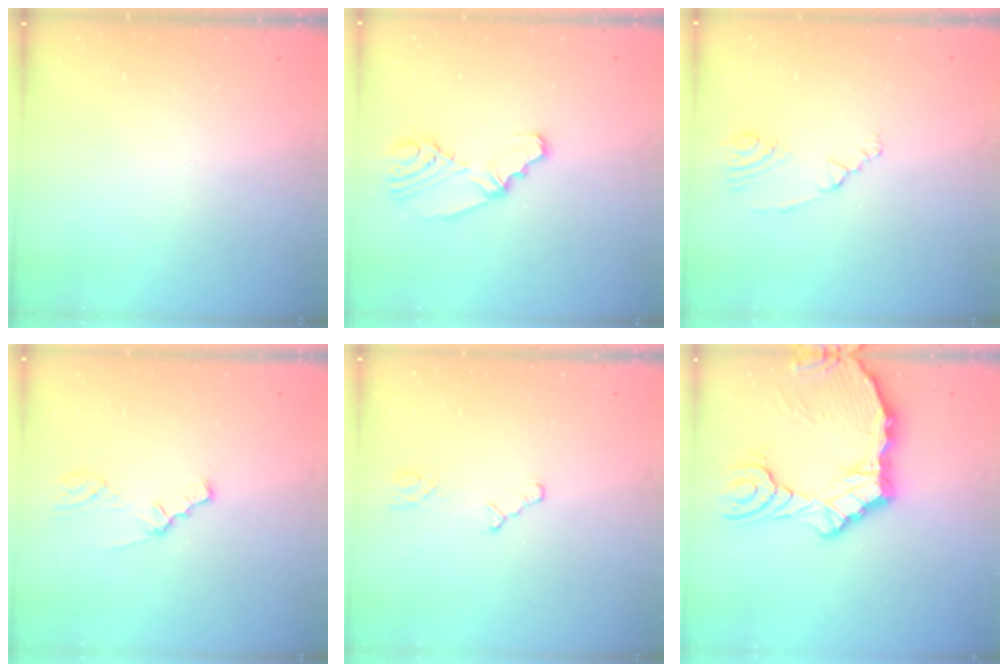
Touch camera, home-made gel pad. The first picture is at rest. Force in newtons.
{"total": 6.3, "press": 4.9, "slide": 4.0}
{"total": 2.5, "press": 2.2, "slide": 1.1}
{"total": 0.9, "press": 0.8, "slide": 0.2}
{"total": 2.3, "press": 2.3, "slide": 0.3}
{"total": 16.1, "press": 15.6, "slide": 4.1}